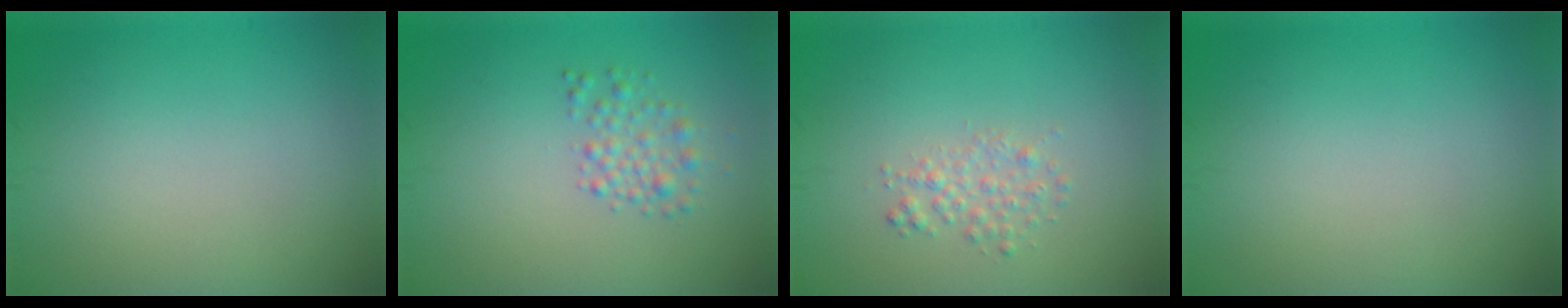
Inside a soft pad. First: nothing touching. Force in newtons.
{"total": 1.9, "press": 1.9, "slide": 0.0}
{"total": 1.6, "press": 1.6, "slide": 0.1}
{"total": 0.0}